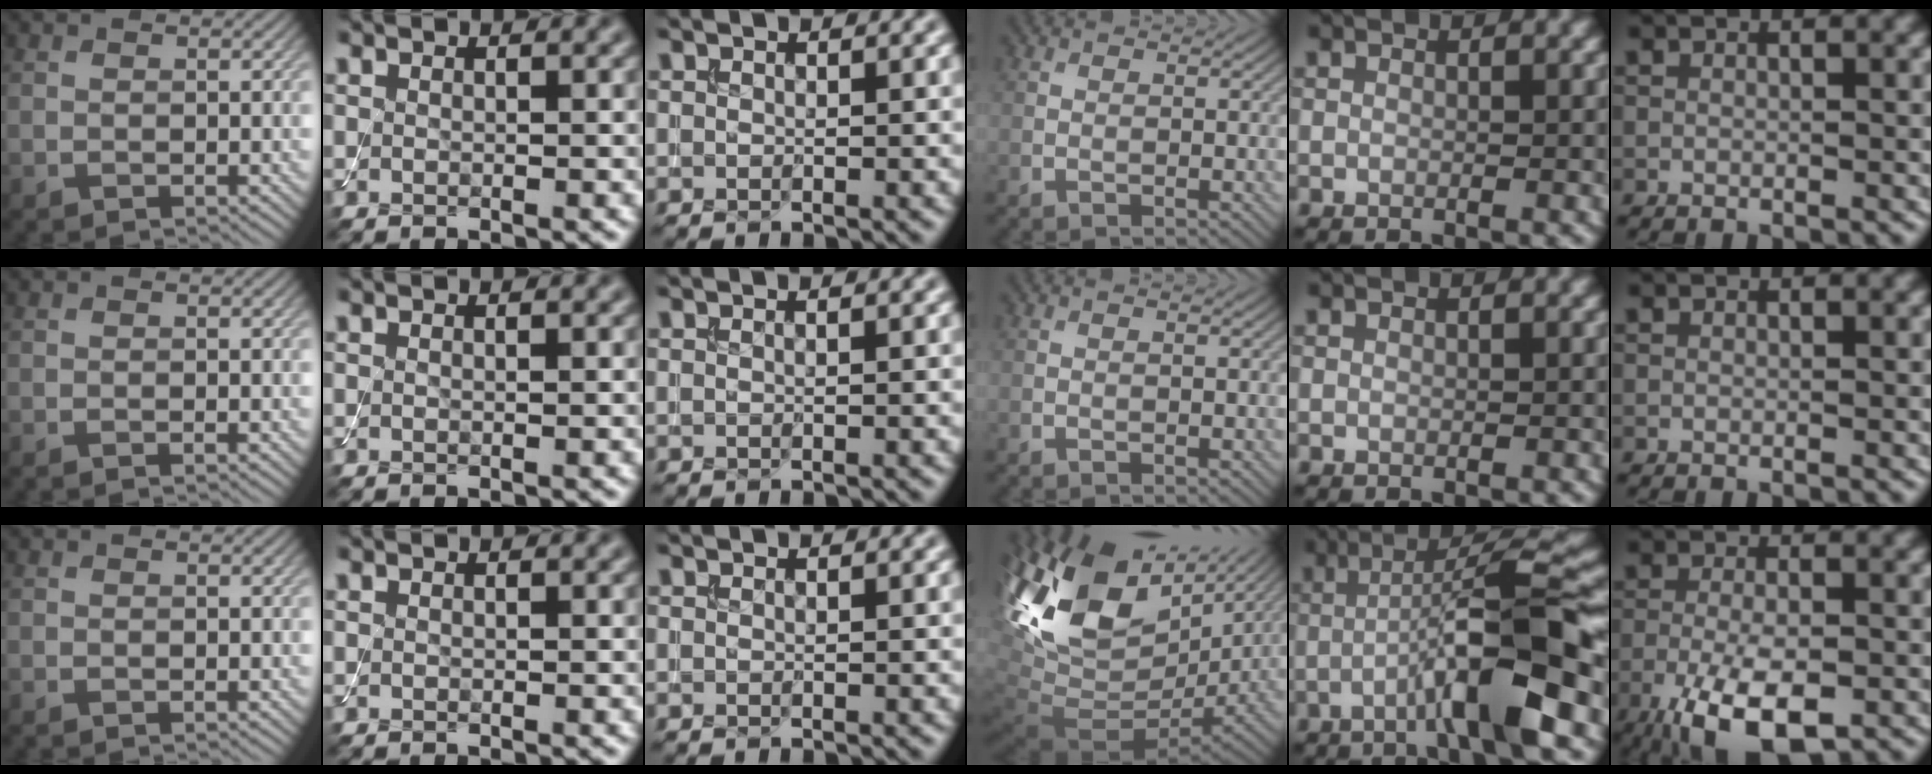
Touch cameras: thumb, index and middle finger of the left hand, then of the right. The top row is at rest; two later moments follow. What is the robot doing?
{"motion": "assemble", "object": "toy tower of hanoi"}